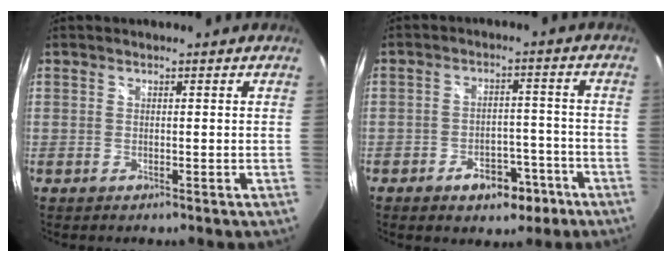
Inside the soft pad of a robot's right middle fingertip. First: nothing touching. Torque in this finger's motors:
{"motor_torque": [0.83, -0.35, 0.06, 0.04]}